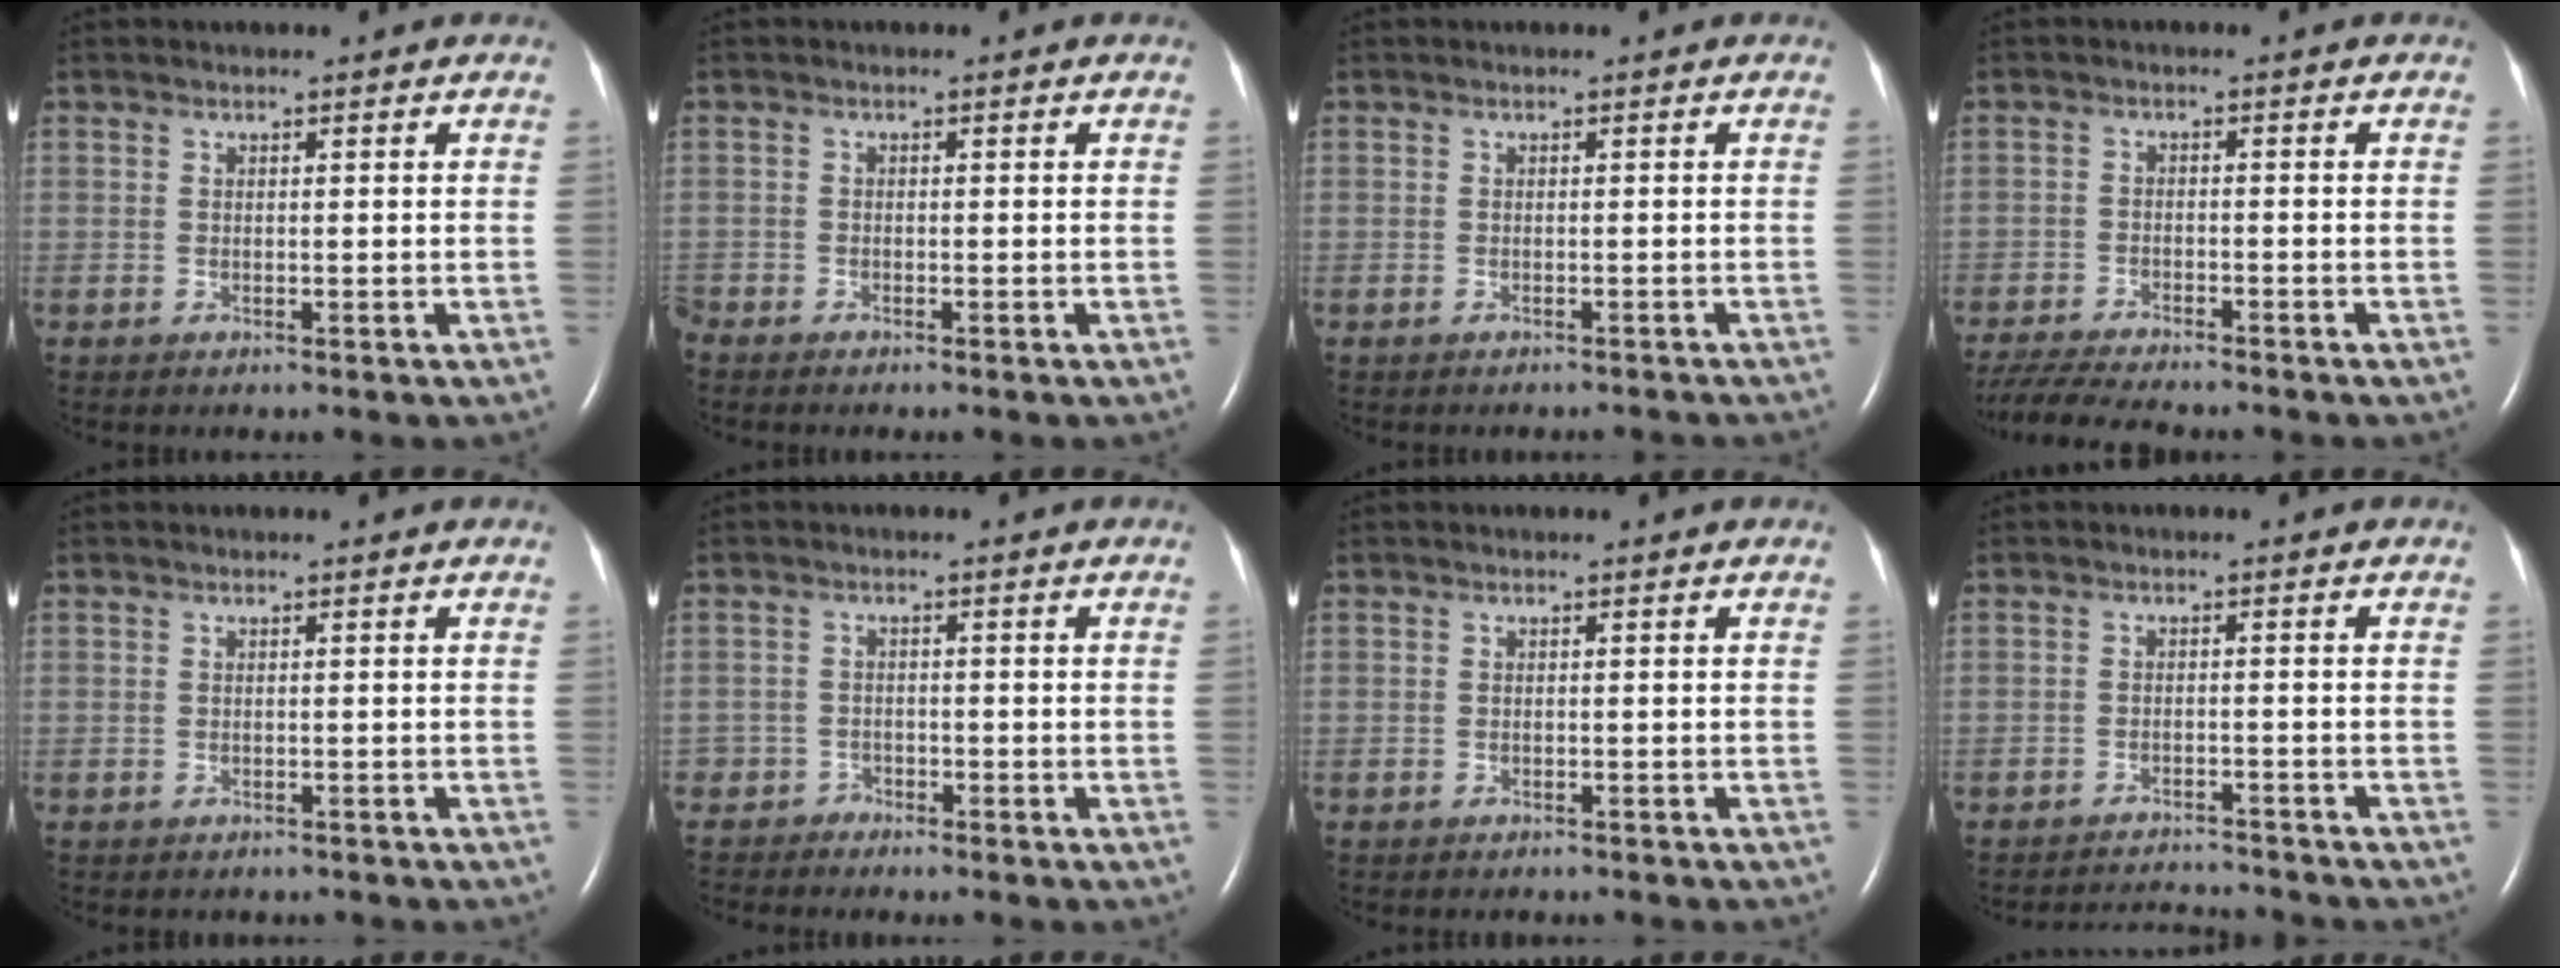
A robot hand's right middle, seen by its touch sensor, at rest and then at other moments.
{"total": 1.0, "force": [-0.9, 0.0, 0.1], "torque": [-0.002, -0.002, -0.019]}
{"total": 3.1, "force": [-2.9, 0.6, 0.8], "torque": [-0.017, -0.006, -0.030]}
{"total": 10.2, "force": [-9.1, 1.0, 4.3], "torque": [-0.074, -0.022, -0.149]}
{"total": 1.3, "force": [-1.2, 0.6, 0.3], "torque": [-0.012, -0.001, -0.012]}
{"total": 0.0}
{"total": 1.9, "force": [-1.8, 0.5, 0.6], "torque": [-0.012, -0.004, -0.019]}
{"total": 5.5, "force": [-5.5, -0.3, -0.3], "torque": [-0.003, -0.005, -0.087]}